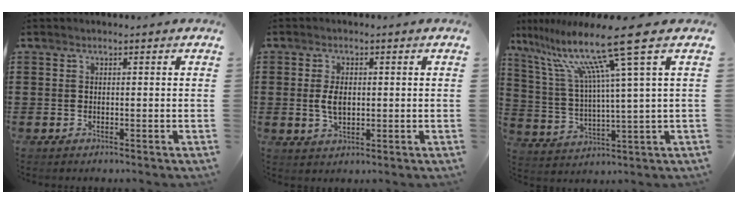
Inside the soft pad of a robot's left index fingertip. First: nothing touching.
{"total": 3.9, "force": [0.3, 2.2, 3.3], "torque": [-0.075, 0.005, 0.001]}
{"total": 14.5, "force": [8.1, 0.0, 12.0], "torque": [-0.254, -0.033, 0.119]}